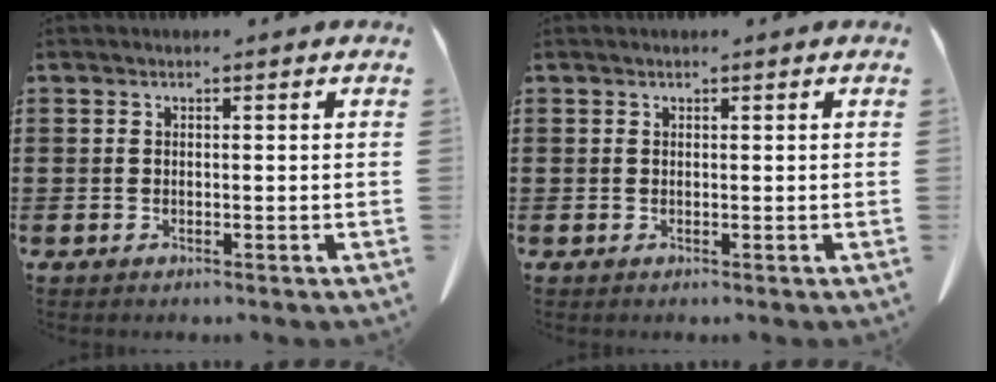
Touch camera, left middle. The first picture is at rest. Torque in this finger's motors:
{"motor_torque": [-0.56, 0.65, -0.03, -0.01]}